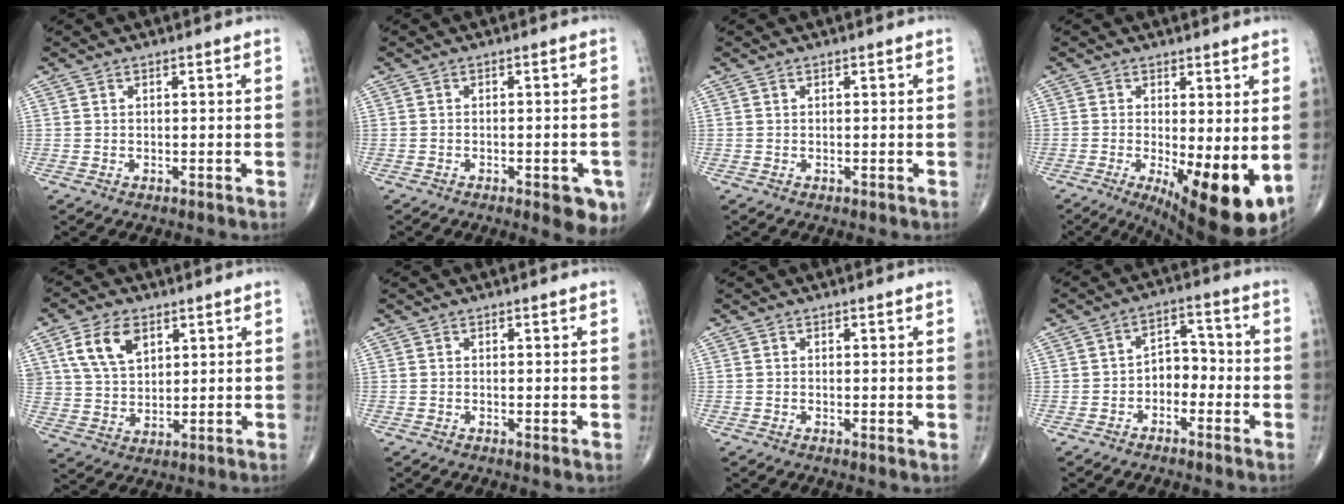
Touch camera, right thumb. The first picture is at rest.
{"total": 5.9, "force": [-2.8, 2.2, 4.8], "torque": [-0.042, 0.004, -0.030]}
{"total": 0.0}
{"total": 13.2, "force": [-2.4, 4.3, 12.3], "torque": [-0.180, -0.029, -0.022]}
{"total": 9.3, "force": [4.2, 5.9, 5.8], "torque": [-0.095, -0.014, 0.084]}
{"total": 0.6, "force": [0.0, 0.1, 0.5], "torque": [-0.013, -0.004, -0.004]}
{"total": 0.9, "force": [0.0, 0.2, 0.8], "torque": [-0.016, -0.005, -0.003]}
{"total": 5.5, "force": [-2.1, 3.9, 3.2], "torque": [-0.025, 0.033, -0.048]}